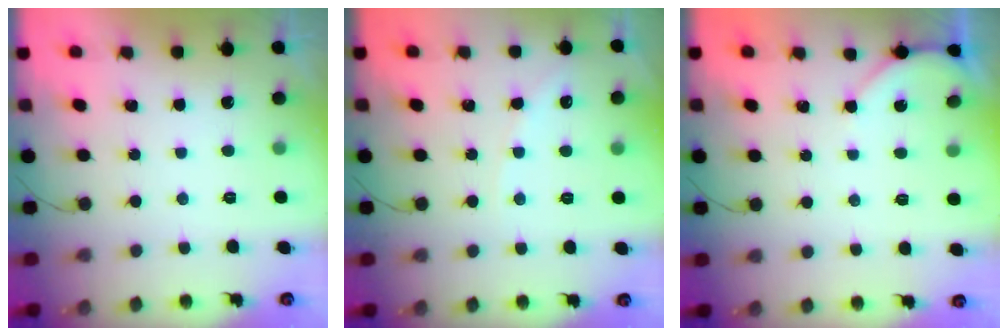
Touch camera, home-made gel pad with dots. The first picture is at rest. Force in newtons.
{"total": 3.2, "press": 3.1, "slide": 0.5}
{"total": 2.3, "press": 2.2, "slide": 0.4}